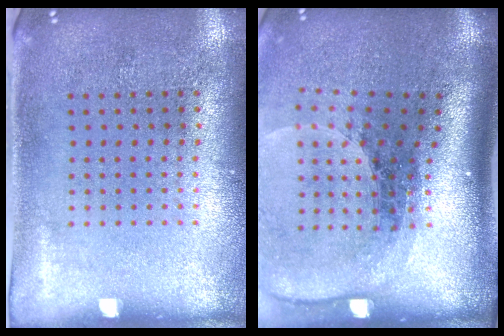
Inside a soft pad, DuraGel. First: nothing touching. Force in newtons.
{"total": 2.6, "press": 1.9, "slide": 1.8}